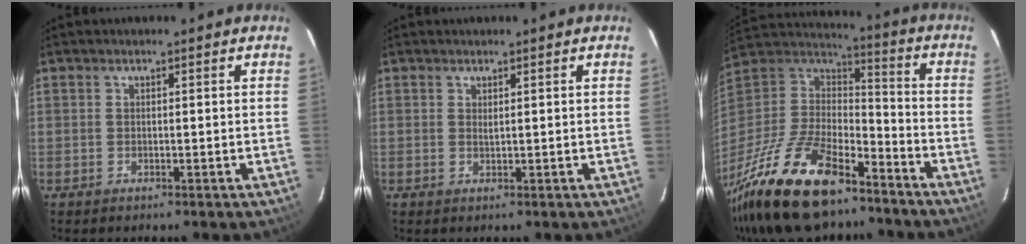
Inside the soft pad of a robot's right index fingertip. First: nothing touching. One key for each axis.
{"total": 0.8, "fx": 0.5, "fy": -0.1, "fz": 0.5, "tx": -0.011, "ty": 0.000, "tz": 0.011}
{"total": 29.1, "fx": -20.2, "fy": 11.7, "fz": 17.3, "tx": -0.365, "ty": -0.027, "tz": -0.342}